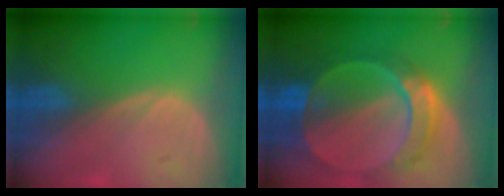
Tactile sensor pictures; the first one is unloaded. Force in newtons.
{"total": 9.8, "press": 8.4, "slide": 5.0}